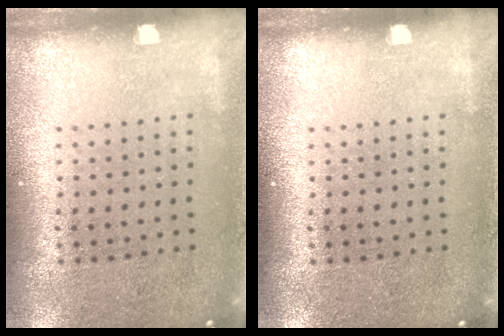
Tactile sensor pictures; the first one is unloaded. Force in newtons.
{"total": 0.0}